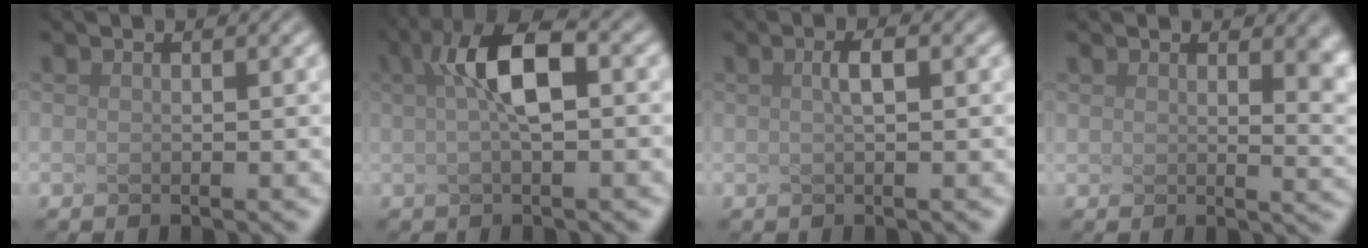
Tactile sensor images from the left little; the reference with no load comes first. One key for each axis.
{"total": 3.8, "fx": -0.2, "fy": 0.4, "fz": 3.8, "tx": -0.096, "ty": 0.006, "tz": 0.033}
{"total": 1.3, "fx": -1.0, "fy": -0.6, "fz": 0.5, "tx": -0.032, "ty": -0.002, "tz": 0.017}
{"total": 6.8, "fx": 3.9, "fy": 2.9, "fz": 4.8, "tx": -0.048, "ty": 0.039, "tz": 0.066}